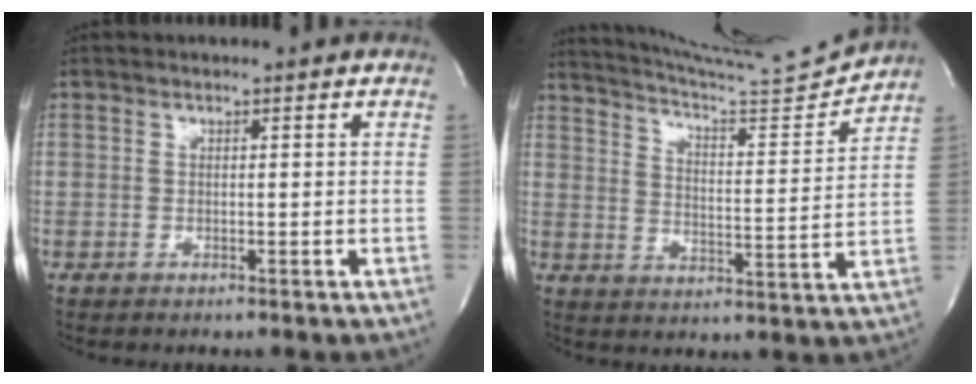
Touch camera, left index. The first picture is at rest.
{"total": 13.8, "force": [13.5, -2.0, 2.0], "torque": [-0.043, -0.055, 0.200]}